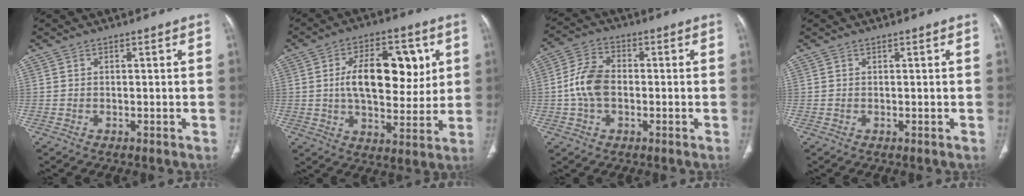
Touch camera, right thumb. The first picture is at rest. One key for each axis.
{"total": 16.9, "fx": 3.5, "fy": 9.0, "fz": 13.8, "tx": -0.176, "ty": -0.003, "tz": 0.057}
{"total": 8.3, "fx": -0.8, "fy": 5.4, "fz": 6.1, "tx": -0.121, "ty": 0.019, "tz": -0.022}
{"total": 0.0}